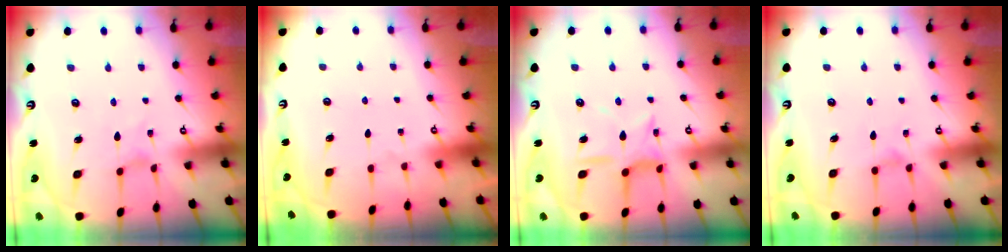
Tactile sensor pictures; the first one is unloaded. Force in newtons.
{"total": 0.0}
{"total": 10.3, "press": 10.2, "slide": 0.7}
{"total": 0.0}